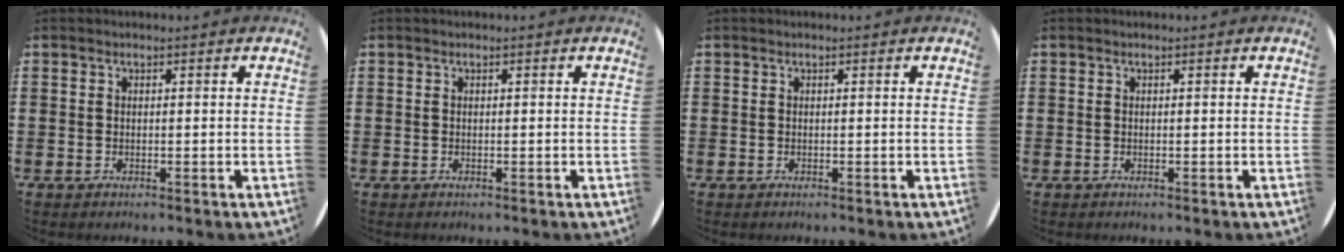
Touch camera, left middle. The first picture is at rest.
{"total": 0.0}
{"total": 0.0}
{"total": 0.0}